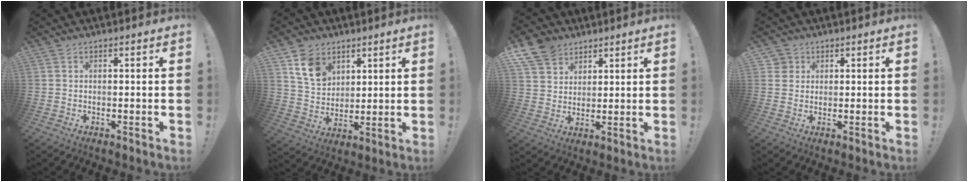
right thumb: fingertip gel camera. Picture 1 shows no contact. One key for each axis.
{"total": 10.6, "fx": 6.1, "fy": 7.6, "fz": 4.3, "tx": -0.062, "ty": -0.030, "tz": 0.118}
{"total": 9.7, "fx": 6.7, "fy": 6.6, "fz": 2.5, "tx": -0.044, "ty": -0.042, "tz": 0.133}
{"total": 2.8, "fx": 1.1, "fy": 2.6, "fz": 0.3, "tx": 0.002, "ty": -0.005, "tz": 0.019}